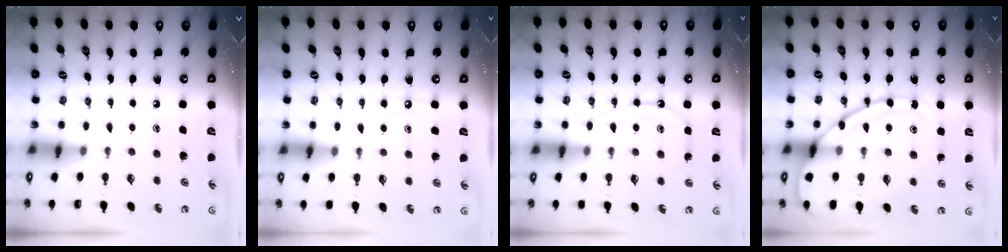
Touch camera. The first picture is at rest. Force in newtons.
{"total": 5.5, "press": 5.5, "slide": 0.7}
{"total": 9.6, "press": 9.5, "slide": 0.9}
{"total": 14.3, "press": 14.3, "slide": 1.2}